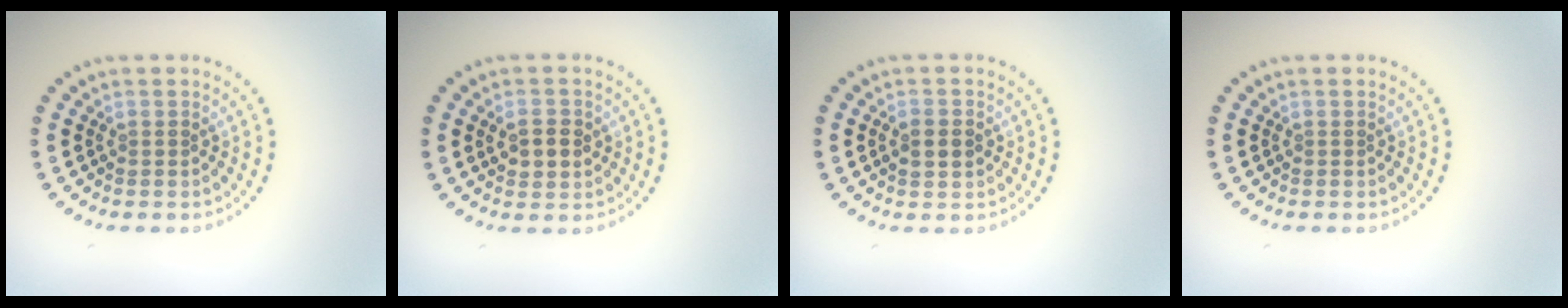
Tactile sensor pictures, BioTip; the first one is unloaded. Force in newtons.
{"total": 2.6, "press": 2.6, "slide": 0.4}
{"total": 1.8, "press": 1.8, "slide": 0.0}
{"total": 0.0}